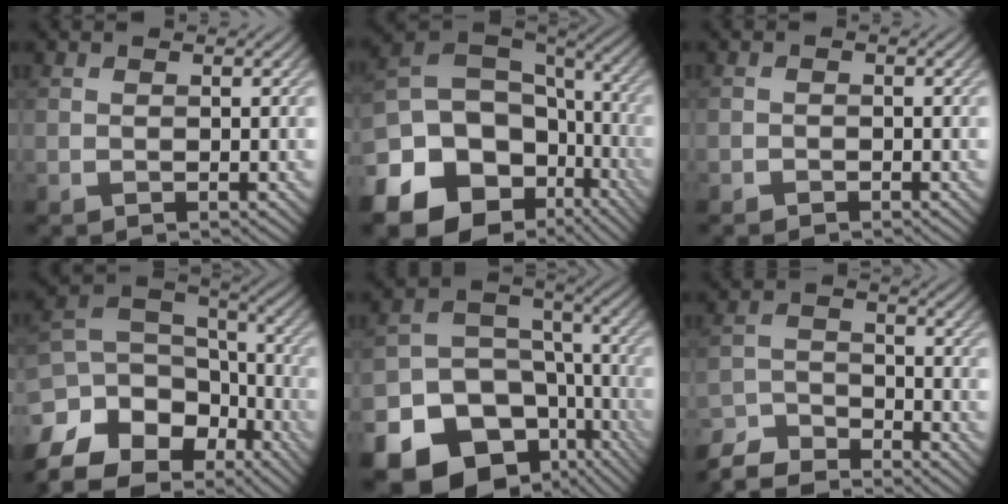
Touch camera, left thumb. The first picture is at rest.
{"total": 20.4, "force": [-7.8, 15.5, 10.8], "torque": [-0.259, -0.034, -0.098]}
{"total": 0.8, "force": [-0.7, 0.4, 0.0], "torque": [-0.001, -0.001, -0.015]}
{"total": 15.5, "force": [-8.5, 10.0, 8.4], "torque": [-0.228, -0.027, -0.112]}
{"total": 22.9, "force": [-12.4, 17.6, 7.7], "torque": [-0.156, -0.073, -0.178]}
{"total": 7.4, "force": [-6.9, 2.1, 1.8], "torque": [-0.050, -0.005, -0.138]}